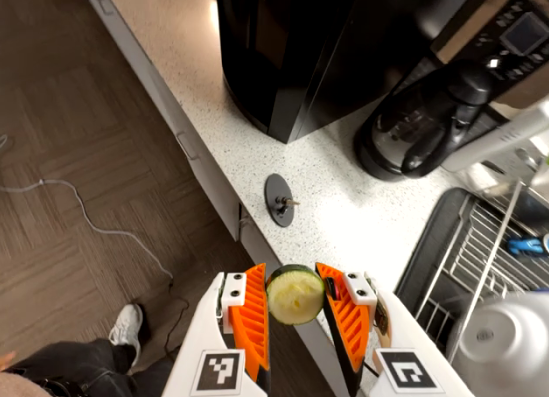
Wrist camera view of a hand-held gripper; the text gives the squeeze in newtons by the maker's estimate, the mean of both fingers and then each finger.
{"total": 11.1, "left": 11.4, "right": 10.9}